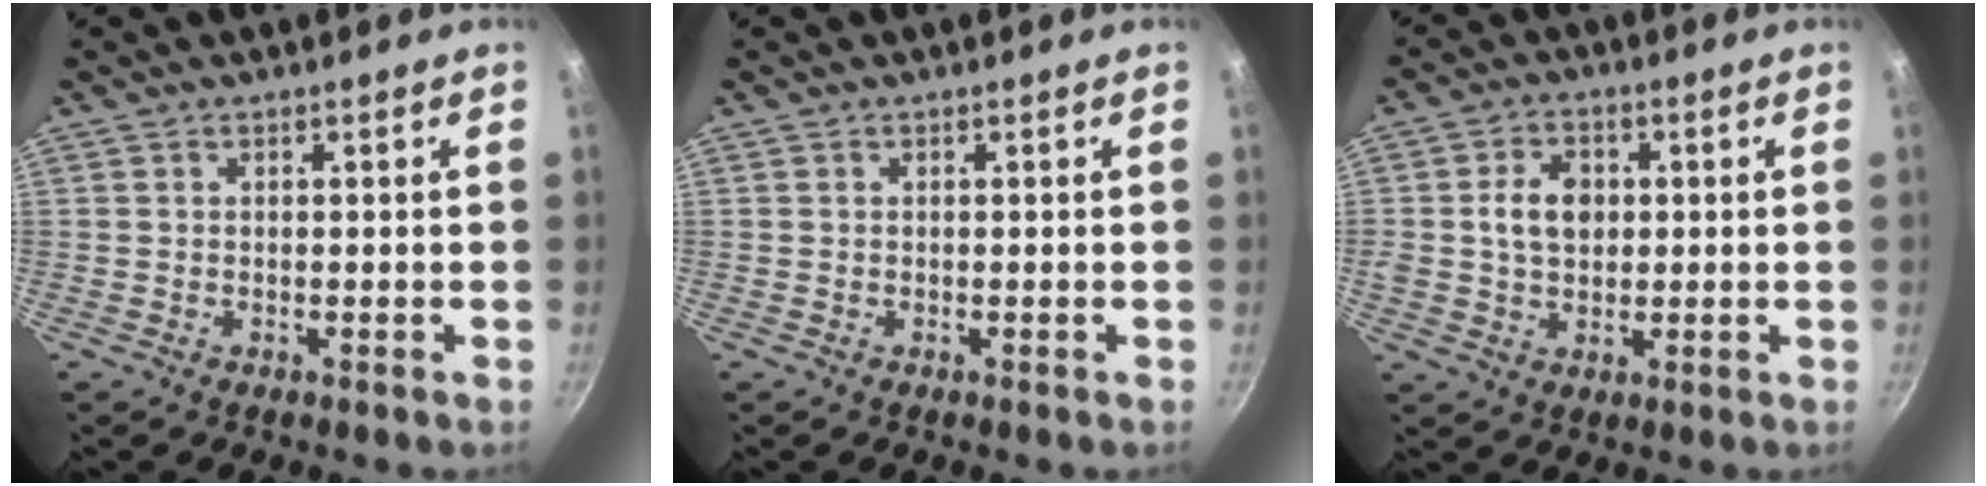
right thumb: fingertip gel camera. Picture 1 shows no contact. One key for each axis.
{"total": 0.0}
{"total": 7.3, "fx": 0.9, "fy": 5.5, "fz": 4.7, "tx": -0.062, "ty": 0.006, "tz": 0.011}